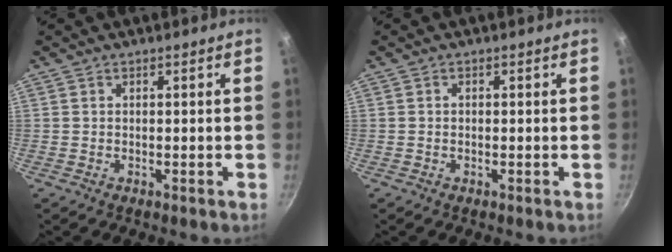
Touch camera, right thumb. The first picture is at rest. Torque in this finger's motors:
{"motor_torque": [-0.47, 0.35, -0.18, 0.07, -0.03]}